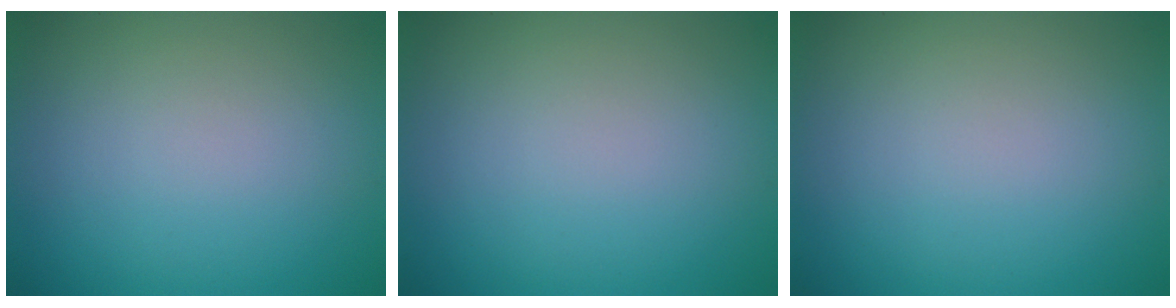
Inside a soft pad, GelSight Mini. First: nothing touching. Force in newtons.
{"total": 0.0}
{"total": 0.0}